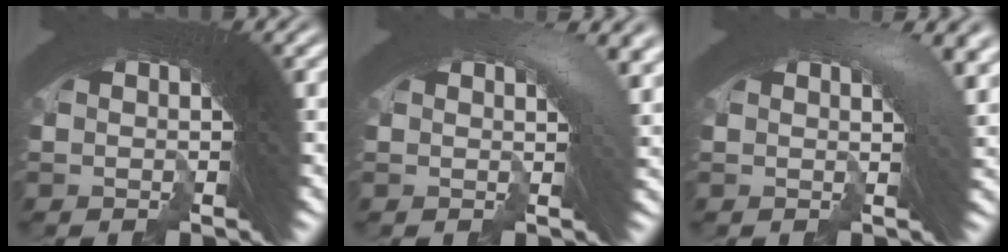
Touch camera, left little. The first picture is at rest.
{"total": 3.7, "force": [0.8, 1.4, 3.3], "torque": [-0.031, 0.010, 0.002]}
{"total": 4.1, "force": [0.9, 1.6, 3.7], "torque": [-0.034, 0.012, 0.002]}